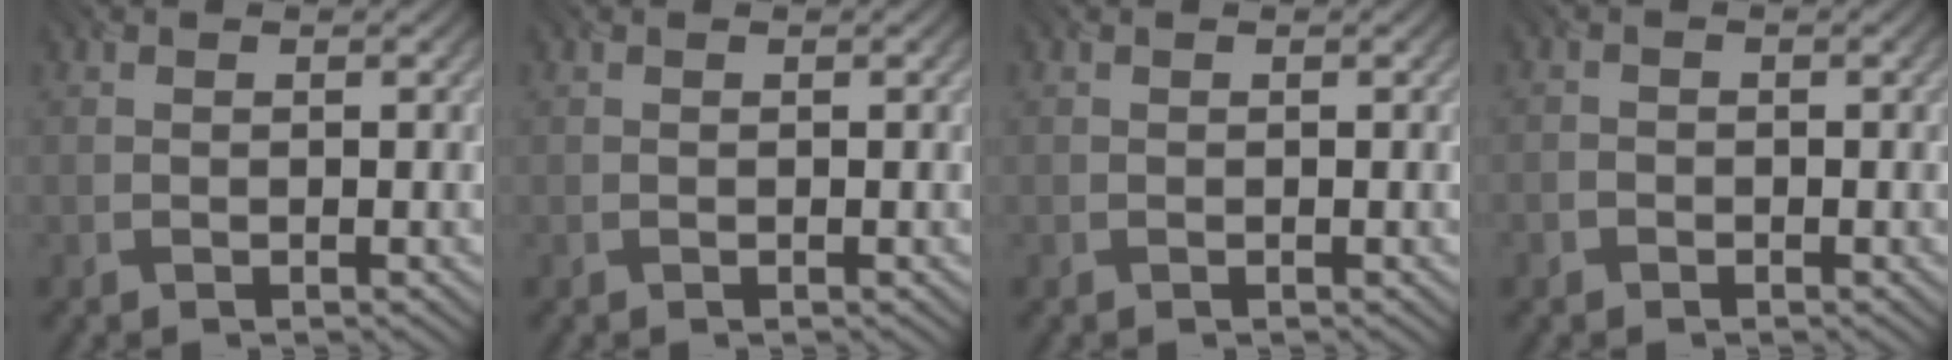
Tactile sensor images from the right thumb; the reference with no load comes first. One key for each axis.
{"total": 0.0}
{"total": 0.0}
{"total": 1.2, "fx": -0.8, "fy": 0.8, "fz": 0.2, "tx": -0.003, "ty": 0.000, "tz": -0.018}